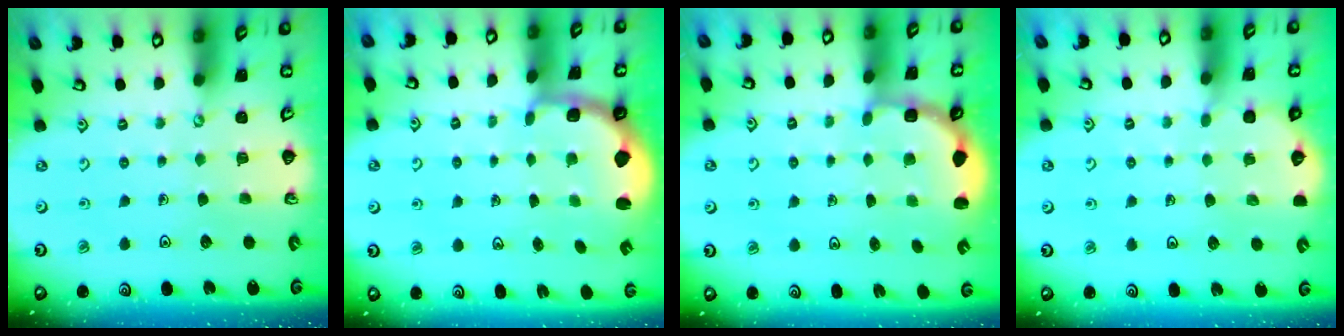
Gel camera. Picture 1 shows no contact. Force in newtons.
{"total": 2.4, "press": 1.1, "slide": 2.1}
{"total": 3.1, "press": 2.5, "slide": 1.9}
{"total": 2.3, "press": 2.3, "slide": 0.1}